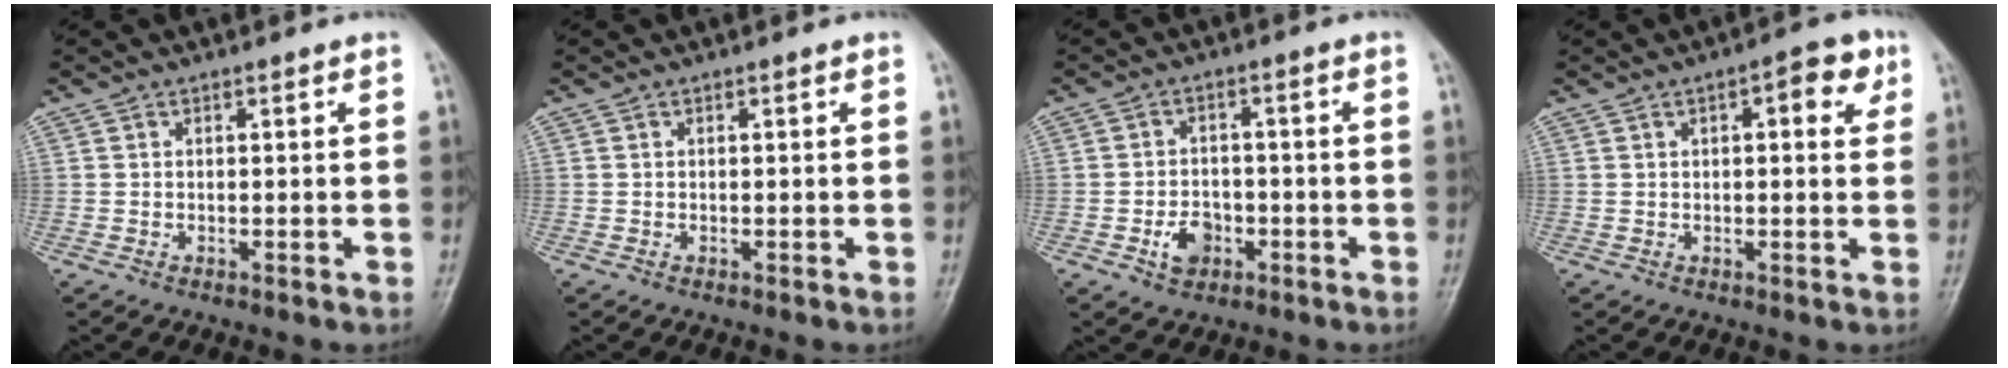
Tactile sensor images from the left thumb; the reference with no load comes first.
{"total": 0.0}
{"total": 5.4, "force": [-2.2, 4.0, 2.9], "torque": [-0.030, 0.017, -0.035]}
{"total": 5.9, "force": [2.1, 2.4, 4.9], "torque": [-0.049, 0.003, 0.020]}